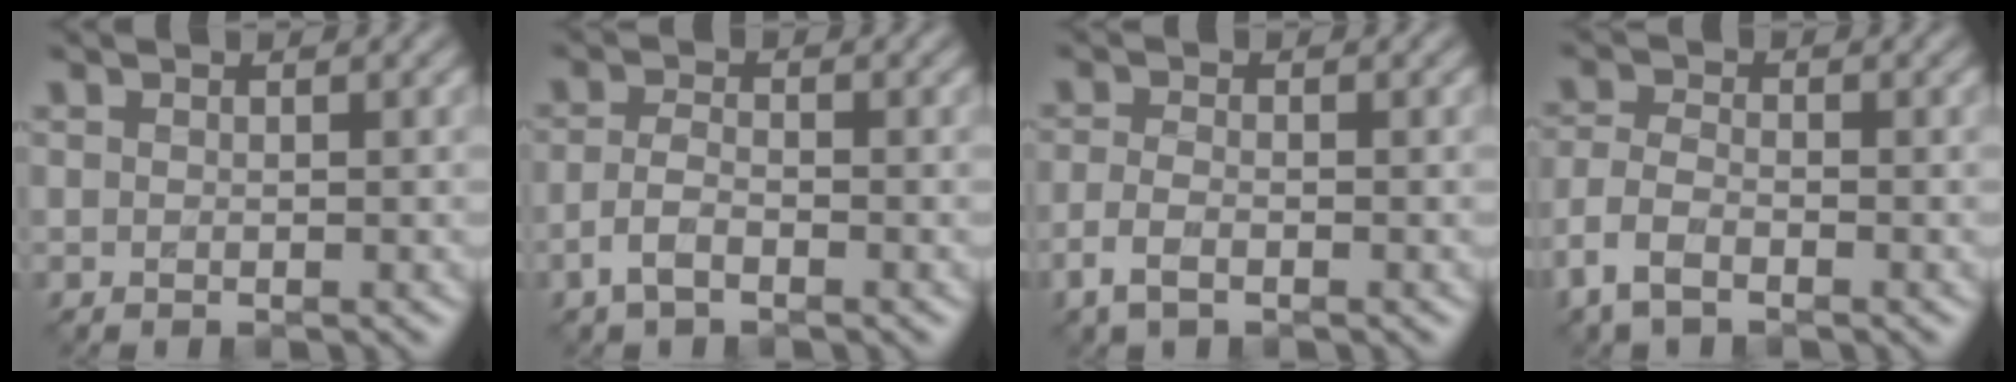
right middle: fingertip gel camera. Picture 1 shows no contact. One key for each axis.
{"total": 2.3, "fx": -1.2, "fy": 0.9, "fz": 1.7, "tx": -0.037, "ty": 0.003, "tz": -0.030}
{"total": 2.4, "fx": -1.3, "fy": 1.0, "fz": 1.7, "tx": -0.041, "ty": -0.004, "tz": -0.033}
{"total": 3.4, "fx": -2.2, "fy": 1.5, "fz": 2.1, "tx": -0.048, "ty": -0.002, "tz": -0.056}